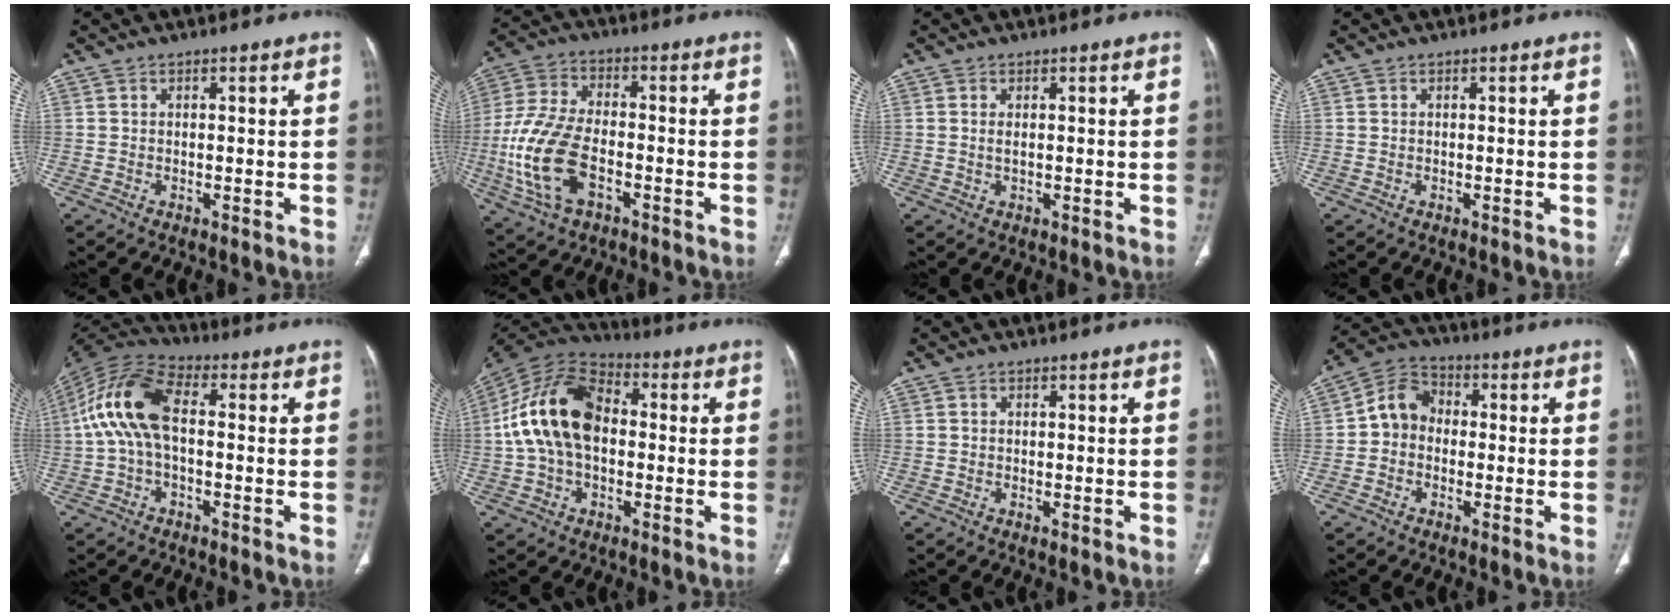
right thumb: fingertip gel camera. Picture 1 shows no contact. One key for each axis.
{"total": 15.1, "fx": -4.3, "fy": 8.2, "fz": 12.0, "tx": -0.264, "ty": 0.016, "tz": -0.082}
{"total": 1.2, "fx": 0.2, "fy": 0.5, "fz": 1.0, "tx": -0.024, "ty": -0.001, "tz": 0.006}
{"total": 0.0}
{"total": 13.2, "fx": 0.3, "fy": 7.0, "fz": 11.1, "tx": -0.231, "ty": 0.037, "tz": -0.005}
{"total": 17.1, "fx": 0.4, "fy": 11.1, "fz": 13.0, "tx": -0.242, "ty": 0.037, "tz": -0.003}
{"total": 0.0}
{"total": 7.1, "fx": -0.6, "fy": 6.0, "fz": 3.8, "tx": -0.051, "ty": 0.027, "tz": -0.028}